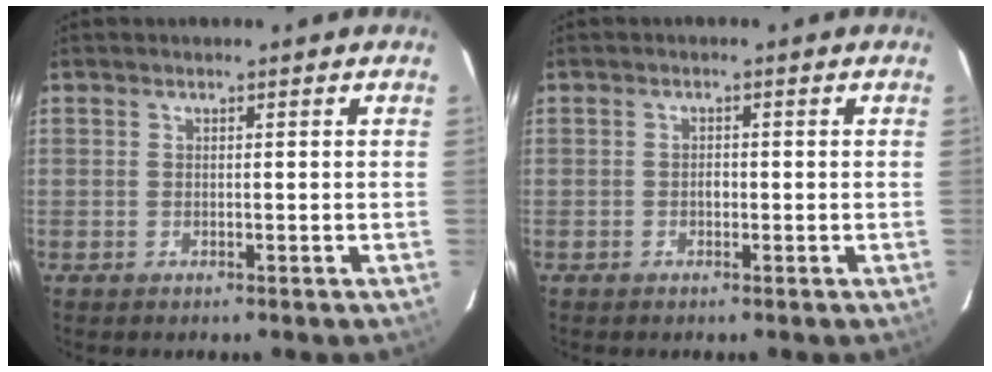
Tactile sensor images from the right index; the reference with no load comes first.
{"total": 1.2, "force": [-0.4, 0.9, 0.7], "torque": [-0.011, 0.003, -0.007]}